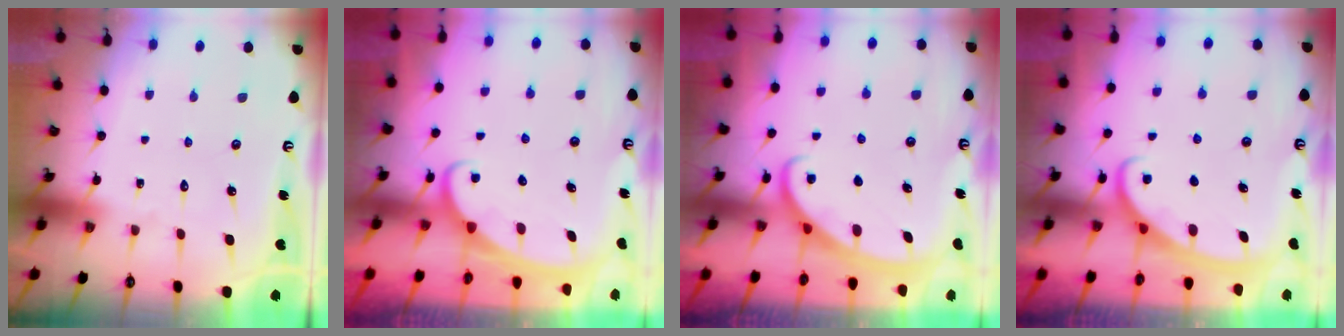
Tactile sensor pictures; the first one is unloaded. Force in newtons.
{"total": 2.5, "press": 2.5, "slide": 0.3}
{"total": 2.9, "press": 2.9, "slide": 0.3}
{"total": 2.8, "press": 2.8, "slide": 0.4}